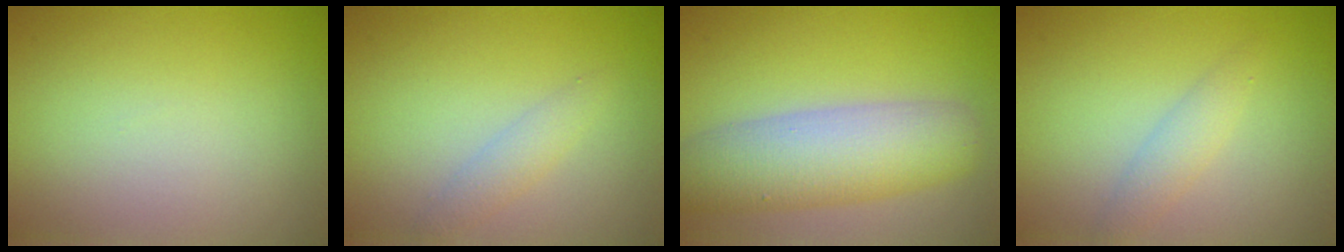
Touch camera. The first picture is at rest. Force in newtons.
{"total": 1.5, "press": 1.5, "slide": 0.0}
{"total": 7.8, "press": 7.8, "slide": 0.5}
{"total": 1.7, "press": 1.7, "slide": 0.1}